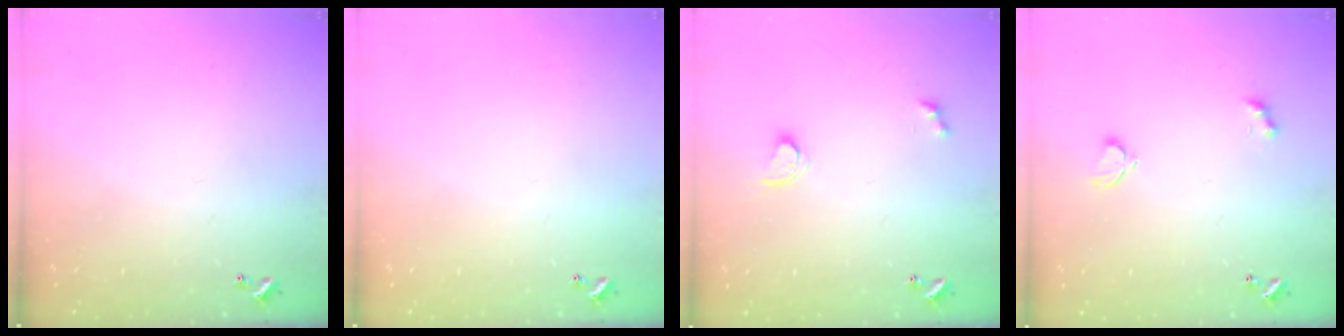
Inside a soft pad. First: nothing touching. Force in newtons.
{"total": 0.0}
{"total": 2.8, "press": 2.8, "slide": 0.3}
{"total": 2.1, "press": 2.1, "slide": 0.5}